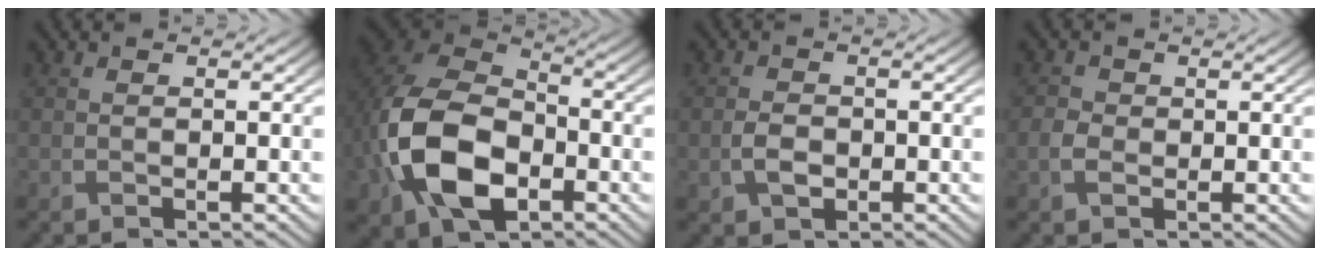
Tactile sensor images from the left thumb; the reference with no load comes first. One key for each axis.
{"total": 14.4, "fx": -4.3, "fy": 9.9, "fz": 9.6, "tx": -0.238, "ty": -0.030, "tz": -0.086}
{"total": 2.2, "fx": -0.8, "fy": 1.6, "fz": 1.3, "tx": -0.028, "ty": -0.005, "tz": -0.018}
{"total": 1.8, "fx": -0.6, "fy": 1.5, "fz": 0.9, "tx": -0.023, "ty": -0.005, "tz": -0.018}